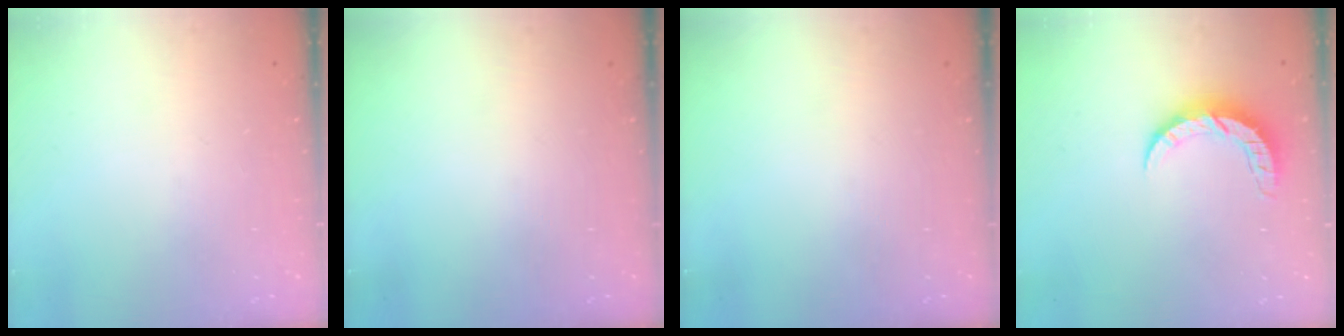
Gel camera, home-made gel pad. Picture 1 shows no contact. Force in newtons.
{"total": 0.0}
{"total": 0.0}
{"total": 8.7, "press": 8.6, "slide": 0.9}